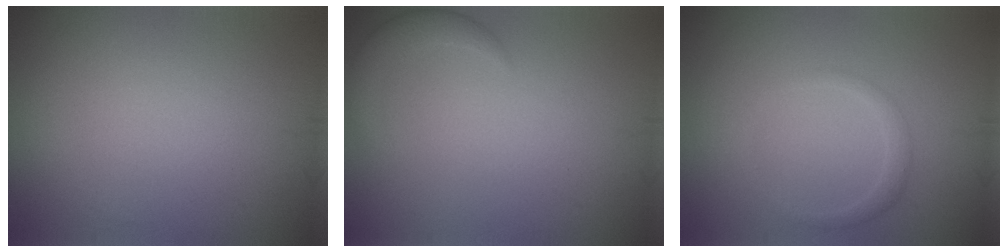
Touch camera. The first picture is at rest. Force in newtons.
{"total": 2.2, "press": 2.2, "slide": 0.2}
{"total": 1.3, "press": 1.3, "slide": 0.0}